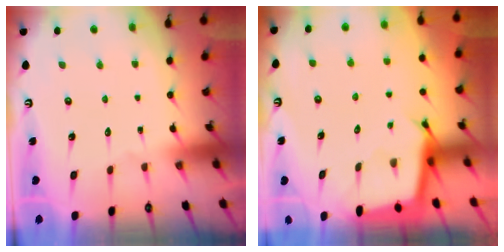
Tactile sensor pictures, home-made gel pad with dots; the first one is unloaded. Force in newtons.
{"total": 2.7, "press": 2.7, "slide": 0.1}